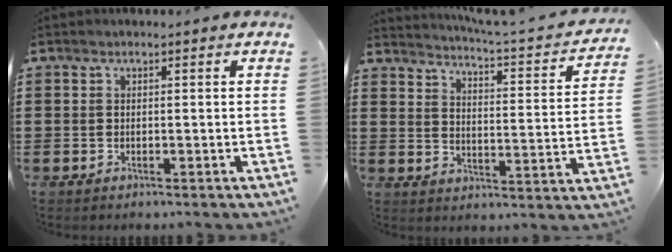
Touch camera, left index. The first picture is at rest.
{"total": 2.8, "force": [2.5, -0.6, 1.1], "torque": [-0.041, -0.030, 0.029]}